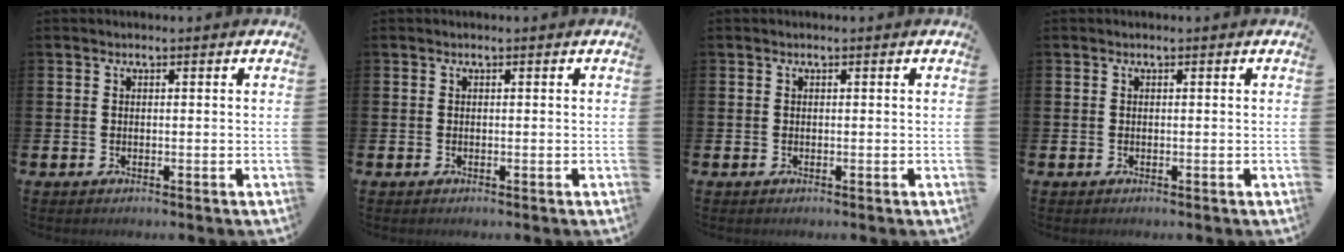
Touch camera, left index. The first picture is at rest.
{"total": 0.0}
{"total": 0.0}
{"total": 0.0}